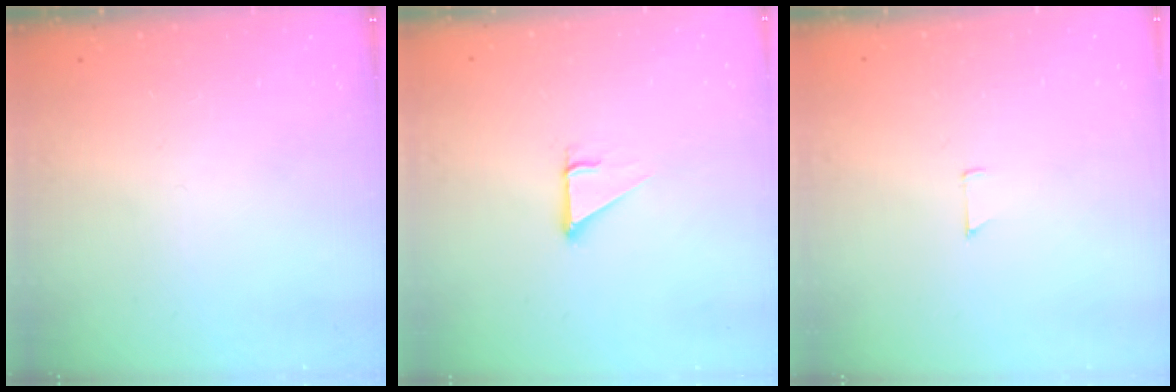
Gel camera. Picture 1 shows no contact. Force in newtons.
{"total": 2.9, "press": 2.8, "slide": 0.2}
{"total": 3.6, "press": 3.6, "slide": 0.3}